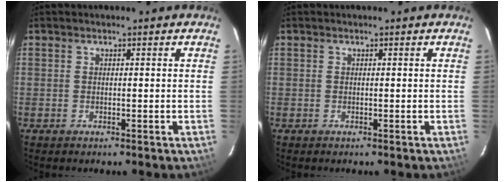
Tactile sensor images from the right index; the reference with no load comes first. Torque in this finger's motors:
{"motor_torque": [0.00, 0.00, 0.00, 0.00]}